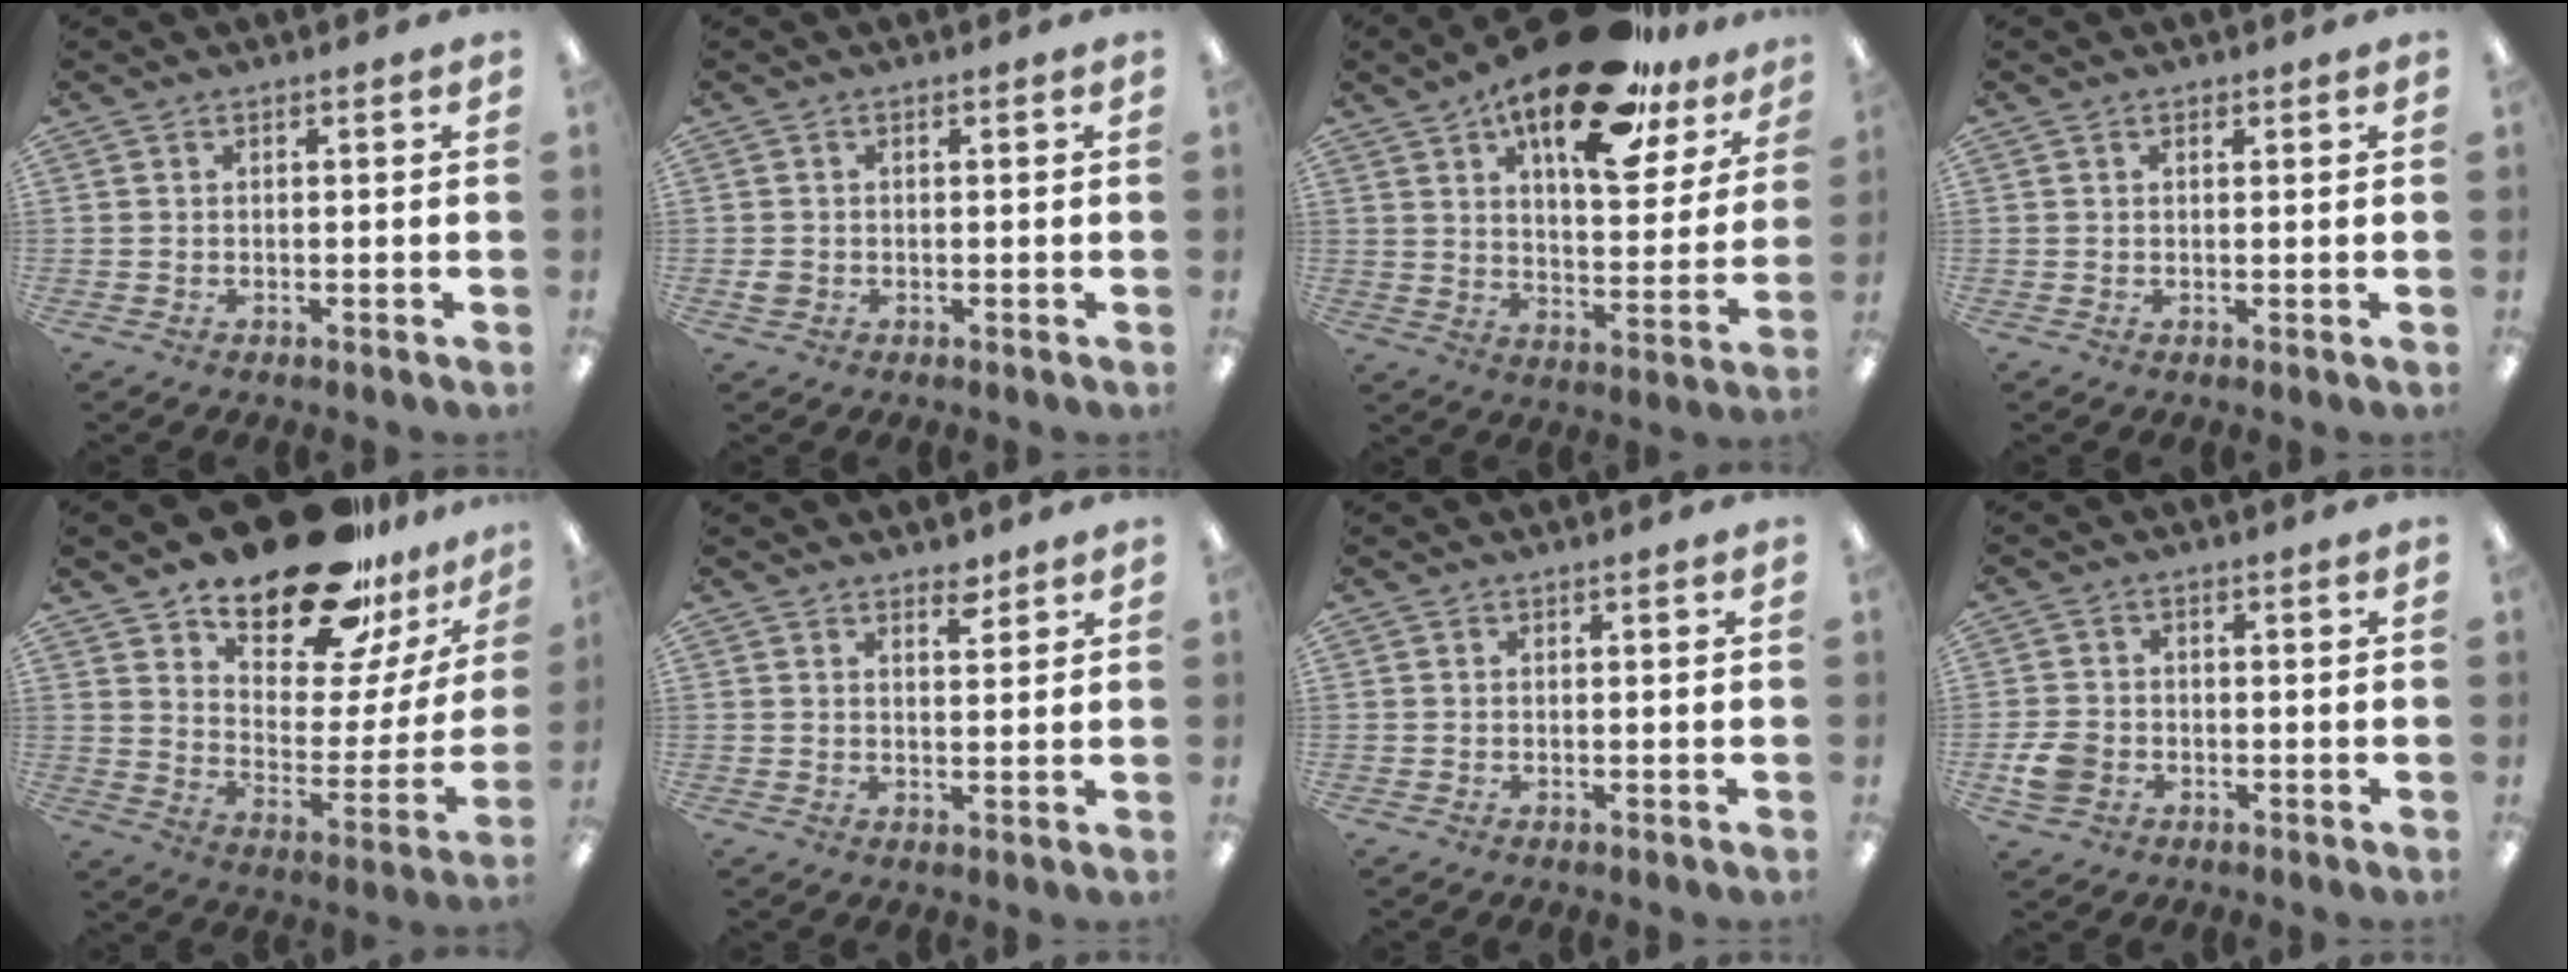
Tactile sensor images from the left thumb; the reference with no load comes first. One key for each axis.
{"total": 1.6, "fx": -0.1, "fy": 1.4, "fz": 0.7, "tx": -0.006, "ty": 0.001, "tz": -0.004}
{"total": 22.8, "fx": 15.4, "fy": 8.8, "fz": 14.4, "tx": -0.216, "ty": -0.084, "tz": 0.254}
{"total": 1.1, "fx": 0.7, "fy": 0.6, "fz": 0.7, "tx": -0.015, "ty": 0.001, "tz": 0.013}
{"total": 24.1, "fx": 18.5, "fy": 9.8, "fz": 11.9, "tx": -0.172, "ty": -0.118, "tz": 0.313}
{"total": 3.4, "fx": 2.8, "fy": 1.3, "fz": 1.3, "tx": -0.007, "ty": -0.017, "tz": 0.047}
{"total": 0.0}
{"total": 5.6, "fx": -1.9, "fy": 4.3, "fz": 2.9, "tx": -0.056, "ty": 0.006, "tz": -0.037}